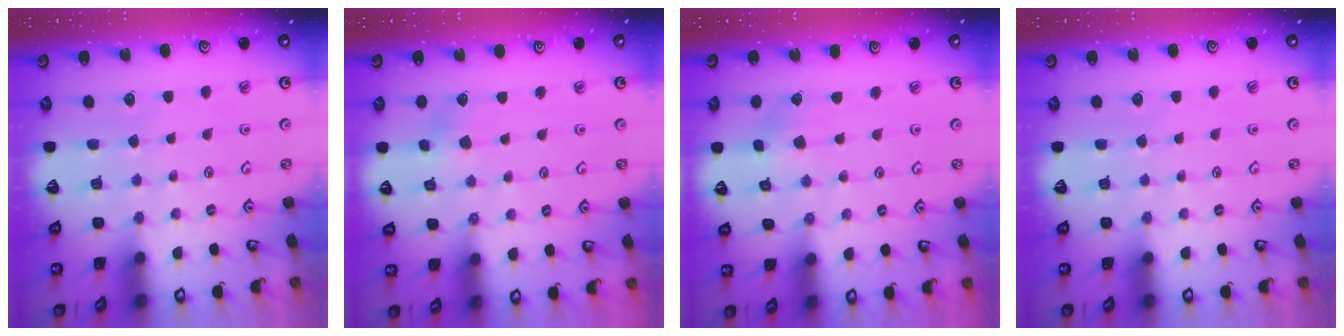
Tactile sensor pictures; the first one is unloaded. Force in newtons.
{"total": 3.8, "press": 3.8, "slide": 0.4}
{"total": 0.9, "press": 0.9, "slide": 0.2}
{"total": 0.0}